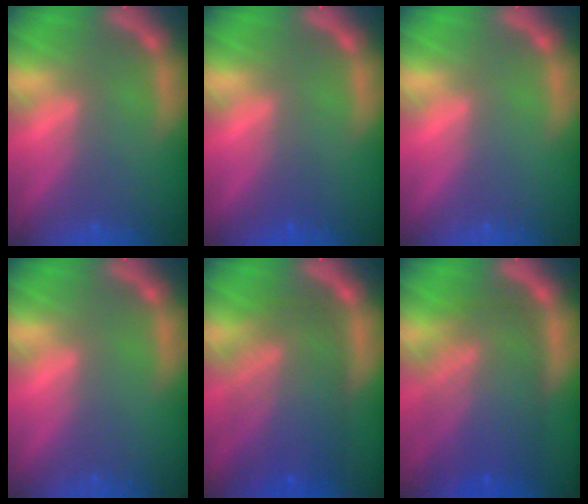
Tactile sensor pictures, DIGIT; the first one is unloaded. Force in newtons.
{"total": 1.0}
{"total": 0.0}
{"total": 0.0}
{"total": 9.5}
{"total": 10.1}